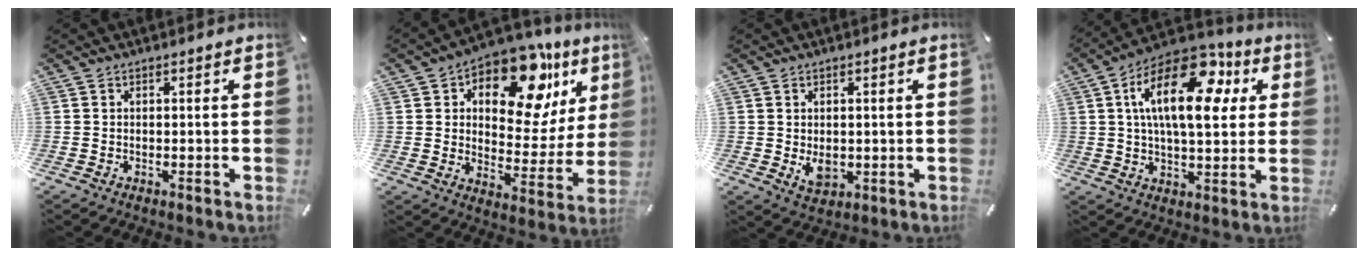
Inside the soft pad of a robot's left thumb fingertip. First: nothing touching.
{"total": 16.5, "force": [10.6, 8.5, 9.3], "torque": [-0.134, -0.079, 0.179]}
{"total": 4.1, "force": [-0.2, 3.1, 2.7], "torque": [-0.047, -0.006, -0.006]}
{"total": 21.2, "force": [6.4, 10.6, 17.2], "torque": [-0.295, -0.011, 0.100]}